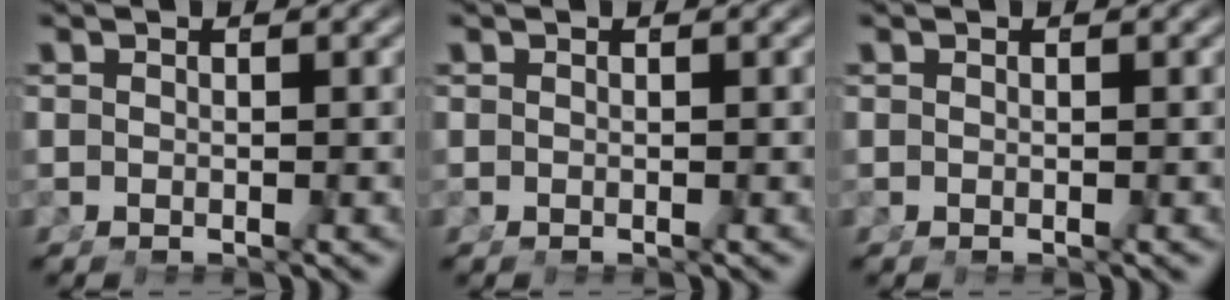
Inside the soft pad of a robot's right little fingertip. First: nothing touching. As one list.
[{"total": 0.0}, {"total": 0.0}]